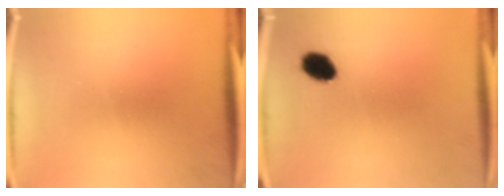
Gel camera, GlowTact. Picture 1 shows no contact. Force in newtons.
{"total": 5.5}